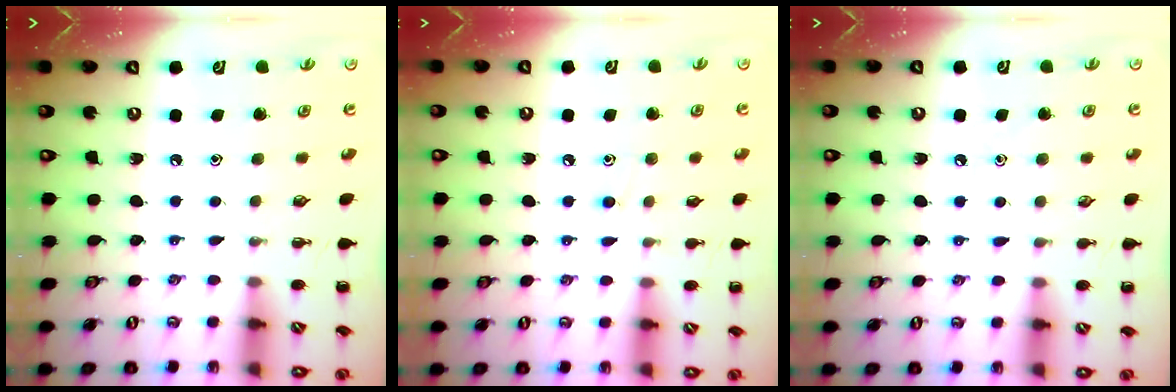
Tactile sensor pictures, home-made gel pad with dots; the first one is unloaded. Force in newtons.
{"total": 7.7, "press": 7.3, "slide": 2.4}
{"total": 3.9, "press": 3.7, "slide": 1.3}